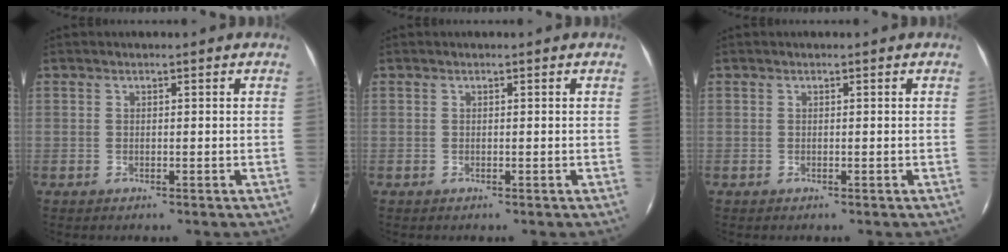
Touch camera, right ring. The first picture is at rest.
{"total": 0.0}
{"total": 0.0}